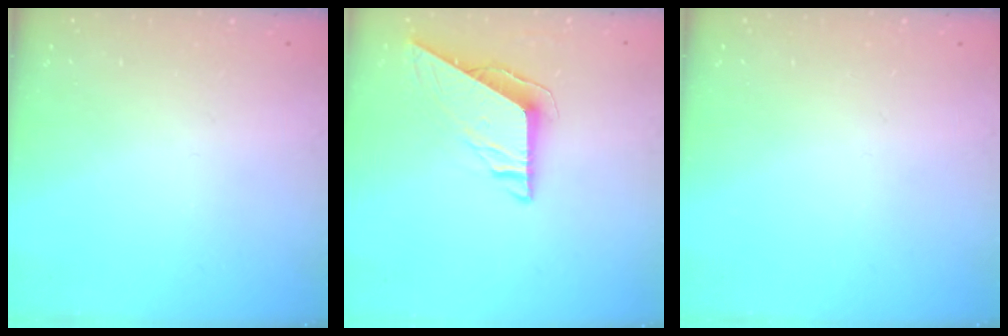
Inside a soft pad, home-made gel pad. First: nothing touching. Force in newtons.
{"total": 7.6, "press": 7.6, "slide": 0.2}
{"total": 0.0}